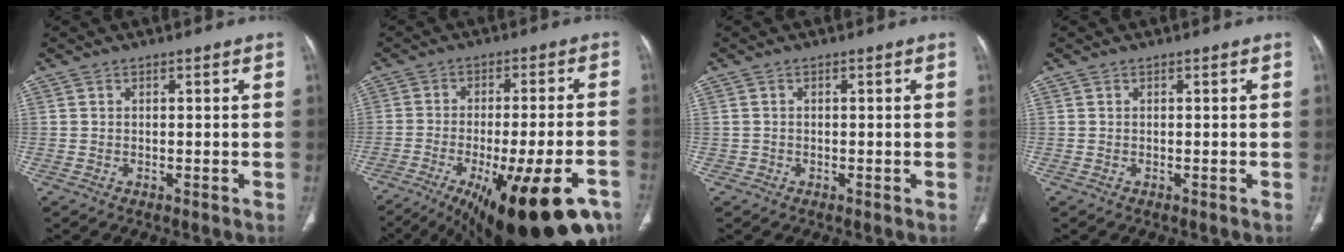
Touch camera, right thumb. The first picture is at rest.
{"total": 25.5, "force": [-14.6, 7.2, 19.7], "torque": [-0.246, 0.025, -0.206]}
{"total": 0.6, "force": [-0.3, 0.5, -0.2], "torque": [0.006, 0.006, -0.007]}
{"total": 0.0}